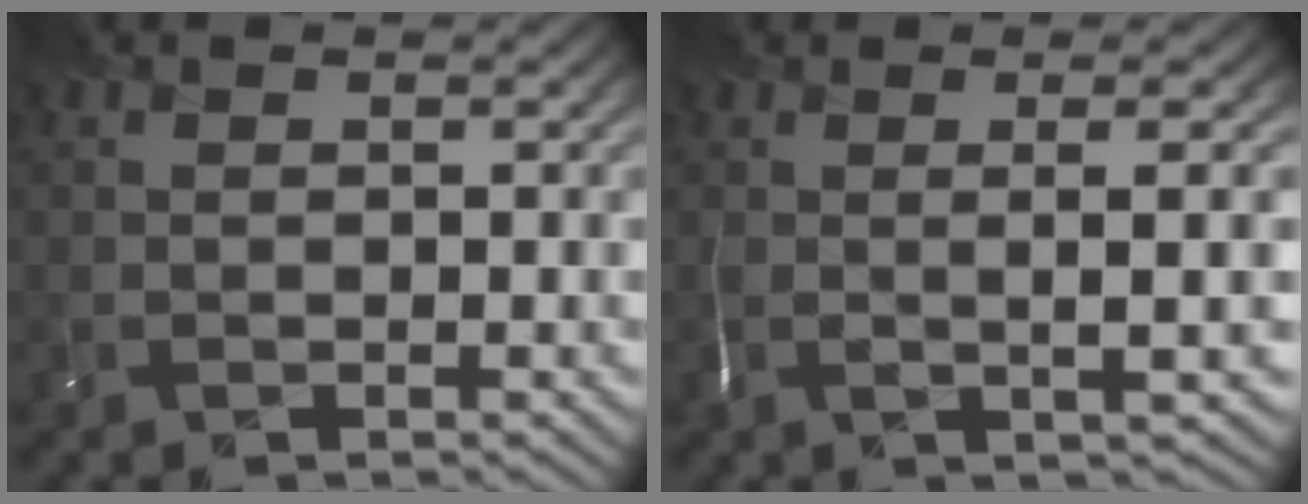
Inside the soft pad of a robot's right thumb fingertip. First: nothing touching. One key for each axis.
{"total": 4.2, "fx": -0.3, "fy": -0.1, "fz": 4.2, "tx": -0.064, "ty": 0.003, "tz": -0.005}